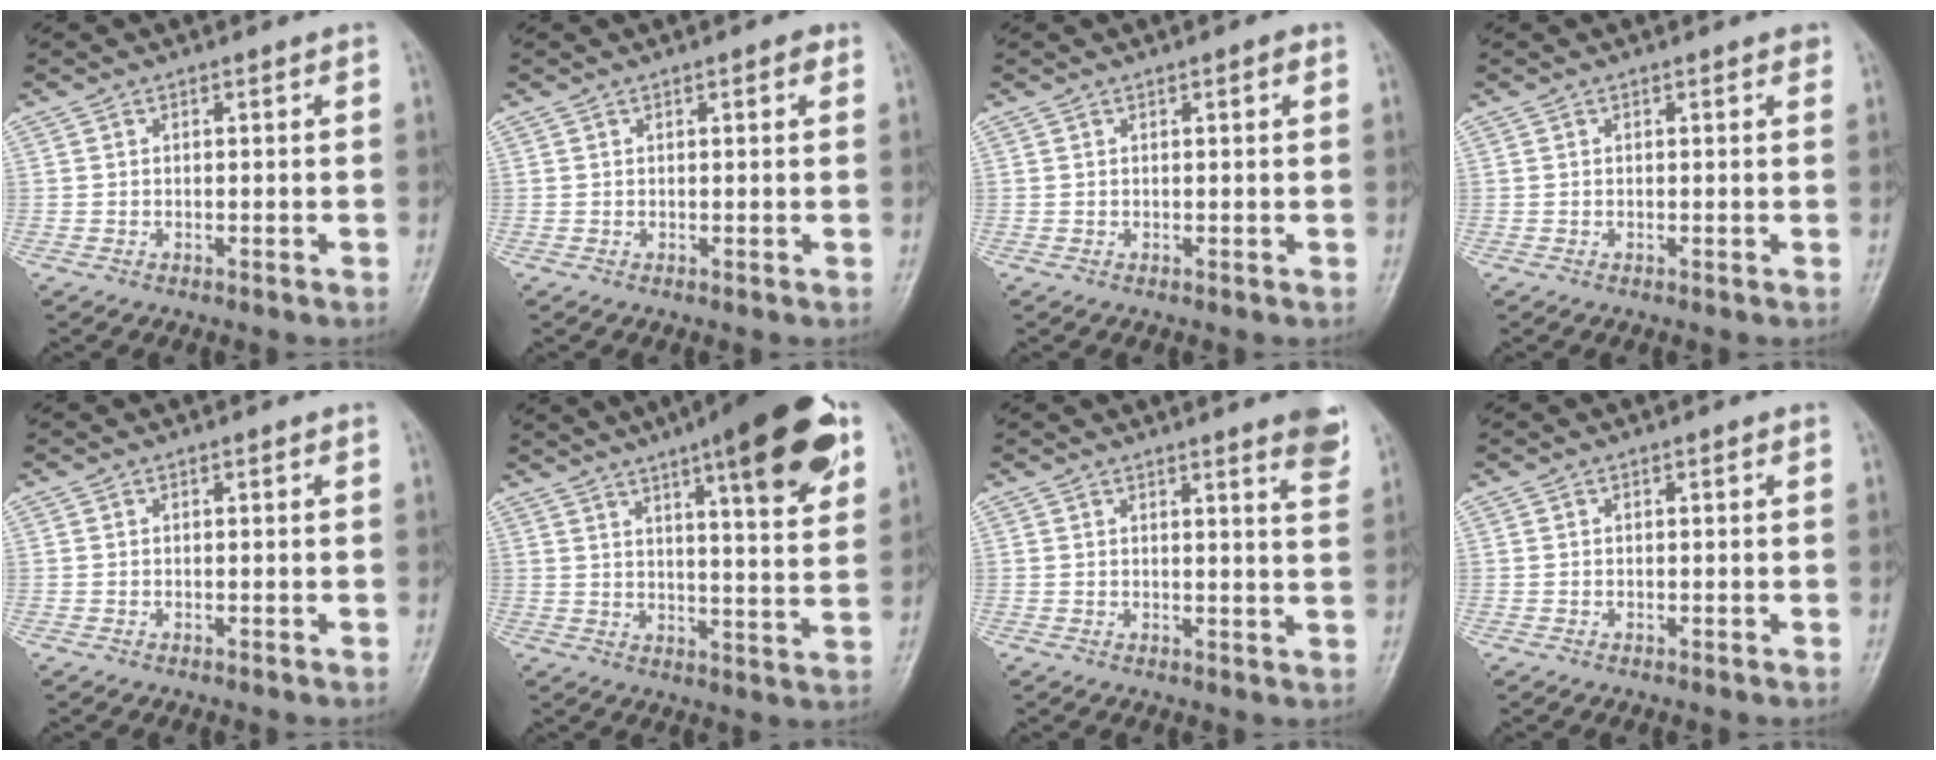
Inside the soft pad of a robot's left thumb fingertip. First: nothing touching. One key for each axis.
{"total": 1.5, "fx": 0.7, "fy": 0.6, "fz": 1.2, "tx": -0.012, "ty": 0.000, "tz": 0.007}
{"total": 1.2, "fx": 0.5, "fy": 0.3, "fz": 1.0, "tx": -0.014, "ty": 0.001, "tz": 0.006}
{"total": 0.9, "fx": 0.6, "fy": 0.4, "fz": 0.6, "tx": -0.007, "ty": -0.001, "tz": 0.003}
{"total": 0.0}
{"total": 19.4, "fx": 10.4, "fy": 4.2, "fz": 15.9, "tx": -0.200, "ty": -0.031, "tz": 0.145}
{"total": 5.6, "fx": 3.8, "fy": 0.5, "fz": 4.1, "tx": -0.041, "ty": -0.021, "tz": 0.039}
{"total": 0.0}